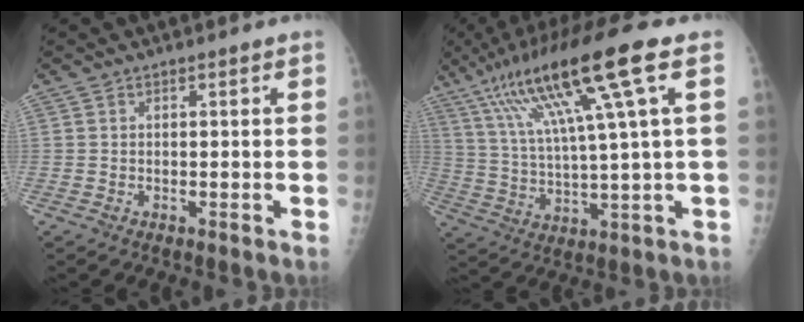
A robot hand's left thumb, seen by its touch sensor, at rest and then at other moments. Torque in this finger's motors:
{"motor_torque": [0.99, 0.57, 1.86, -0.95, 0.62]}